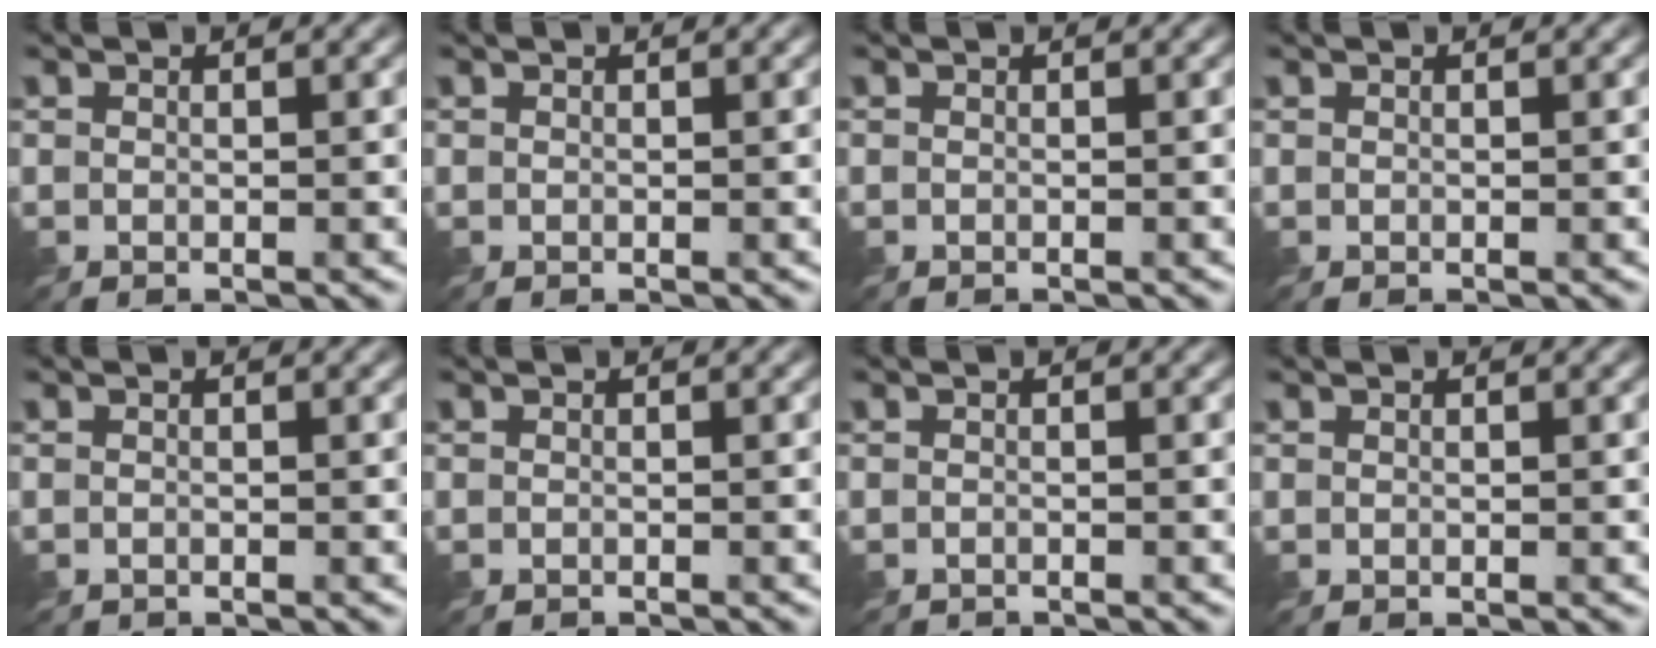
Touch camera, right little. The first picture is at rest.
{"total": 0.0}
{"total": 0.6, "force": [-0.6, 0.0, 0.0], "torque": [0.003, -0.004, -0.010]}
{"total": 0.0}
{"total": 0.9, "force": [-0.9, 0.1, -0.2], "torque": [0.003, -0.007, -0.017]}
{"total": 1.3, "force": [-1.3, 0.0, 0.0], "torque": [0.004, -0.008, -0.020]}
{"total": 1.8, "force": [-1.8, 0.1, -0.1], "torque": [0.002, -0.011, -0.030]}
{"total": 0.0}